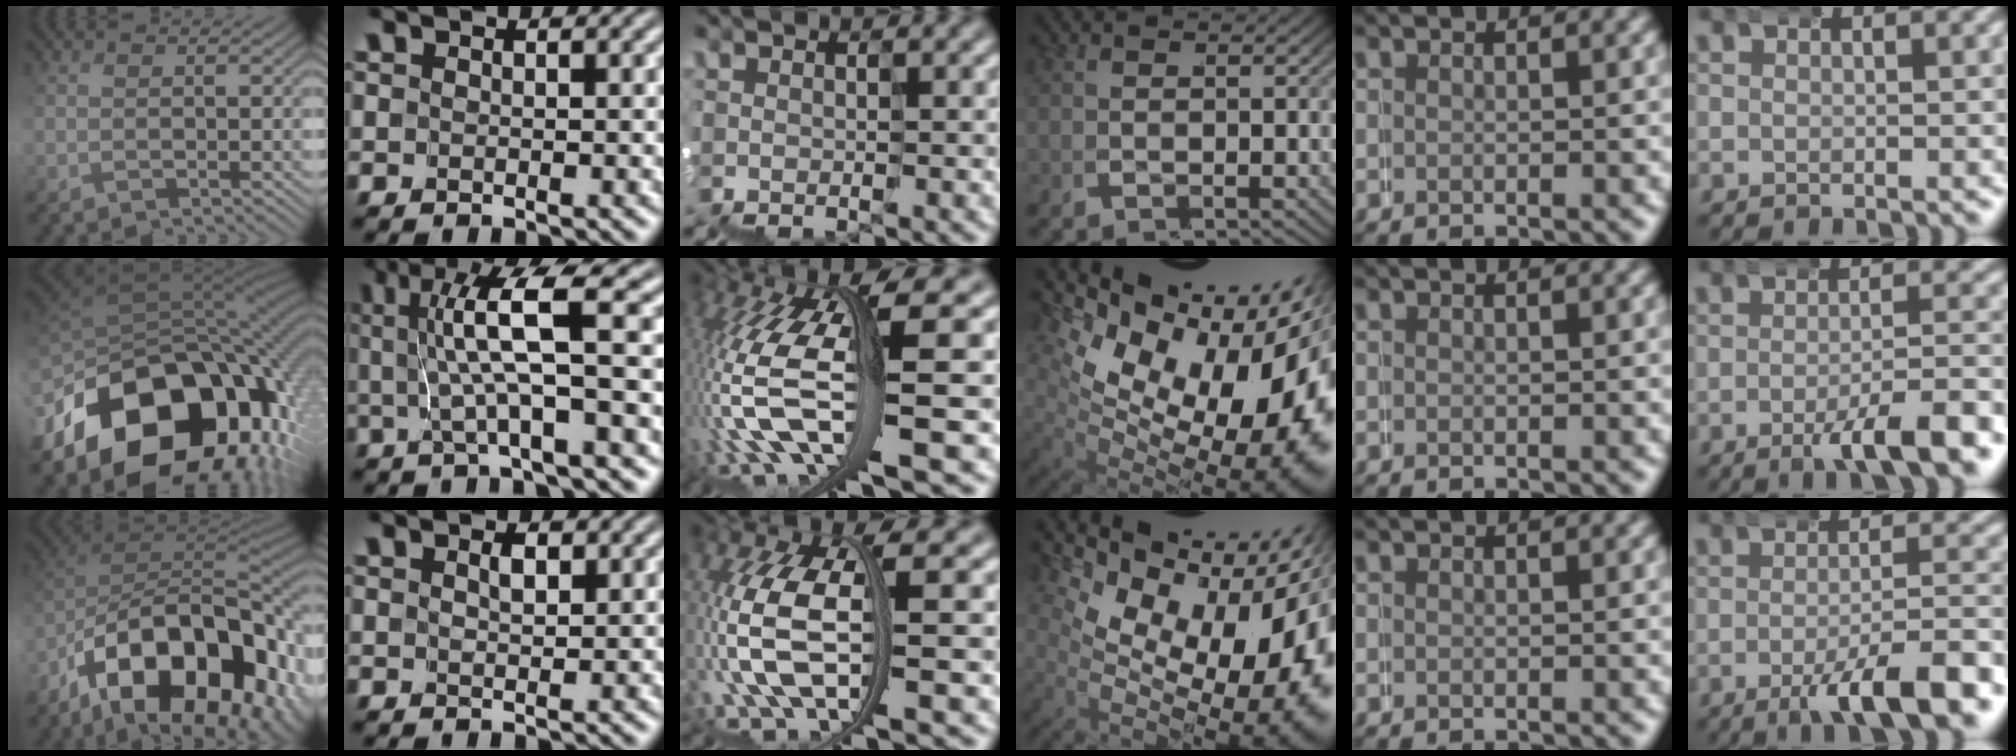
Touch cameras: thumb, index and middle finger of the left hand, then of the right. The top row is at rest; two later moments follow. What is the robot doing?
{"motion": "wrap", "object": "duck tape"}